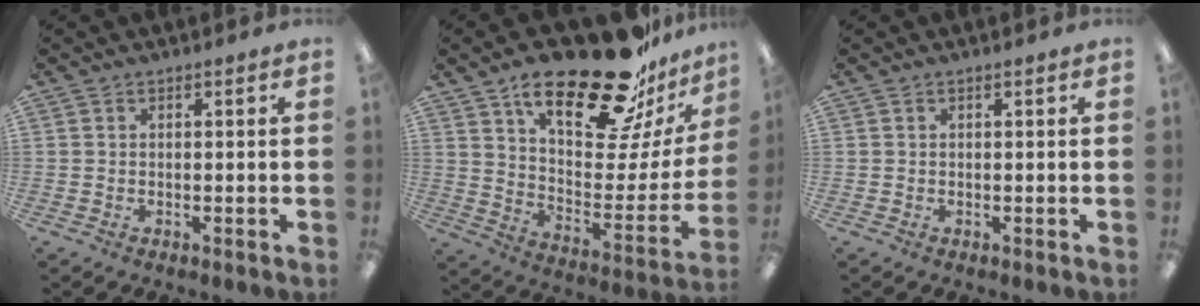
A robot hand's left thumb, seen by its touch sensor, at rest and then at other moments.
{"total": 27.7, "force": [19.8, 9.1, 17.1], "torque": [-0.255, -0.125, 0.327]}
{"total": 0.0}